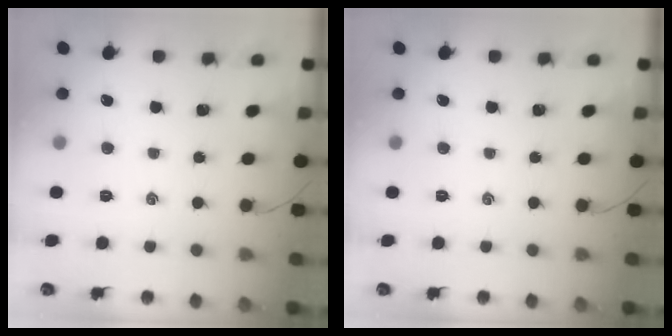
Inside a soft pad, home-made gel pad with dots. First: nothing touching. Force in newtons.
{"total": 0.0}